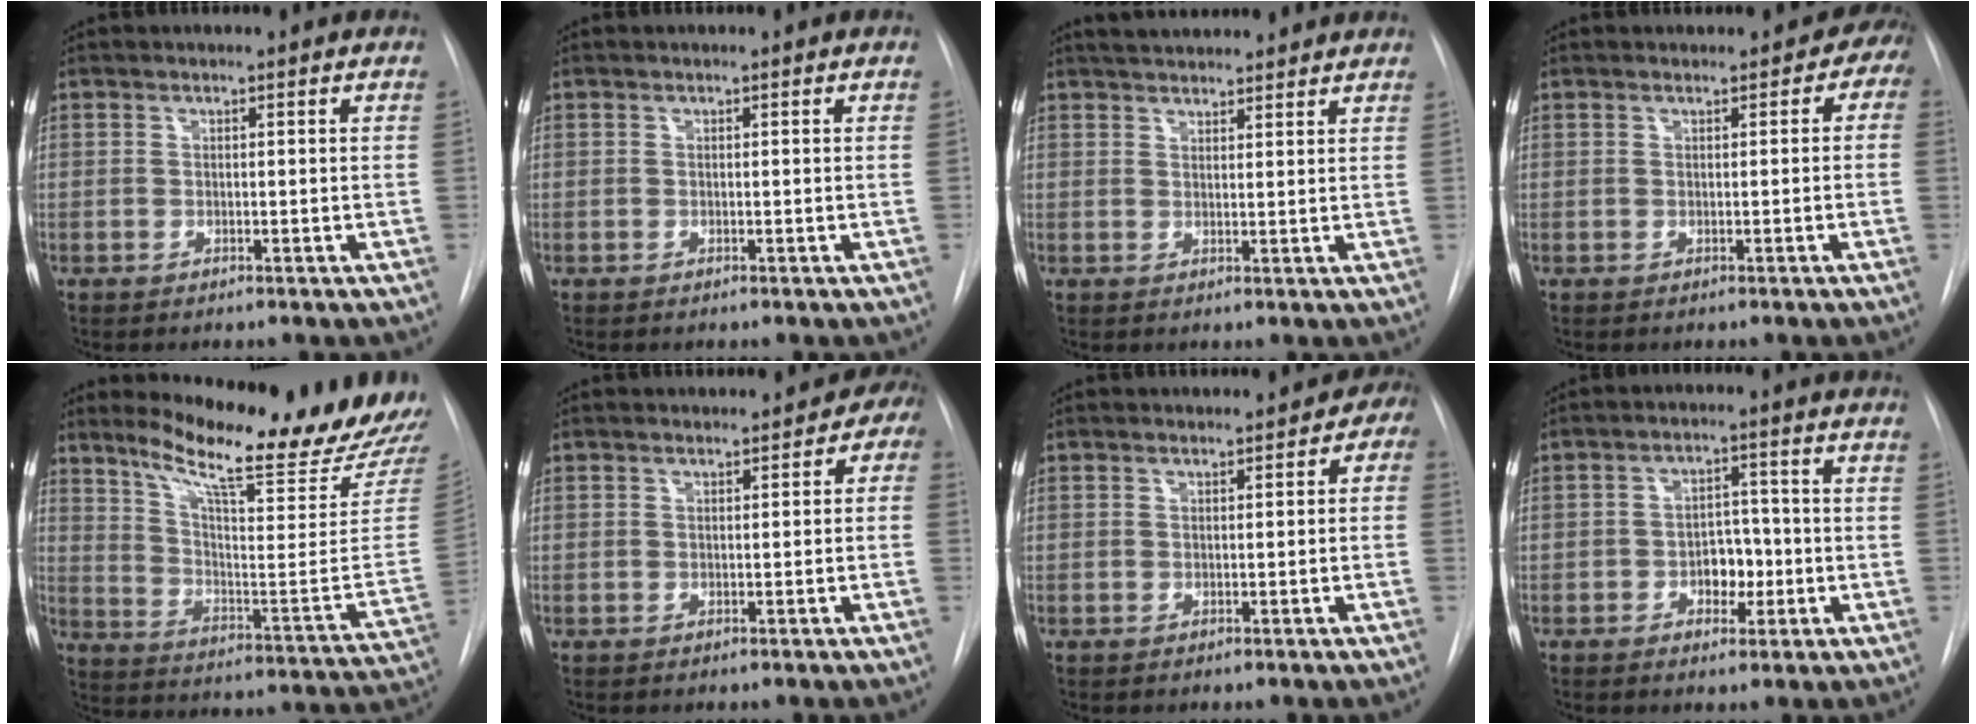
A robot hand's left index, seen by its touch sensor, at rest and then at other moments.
{"total": 0.0}
{"total": 9.7, "force": [8.8, 2.0, 3.4], "torque": [-0.049, 0.028, 0.119]}
{"total": 2.4, "force": [0.6, 1.8, 1.5], "torque": [0.000, 0.008, 0.002]}
{"total": 20.6, "force": [18.0, -0.4, 10.0], "torque": [-0.162, -0.096, 0.250]}
{"total": 2.1, "force": [0.4, 1.6, 1.3], "torque": [-0.001, 0.008, 0.000]}
{"total": 1.9, "force": [0.3, 1.5, 1.2], "torque": [-0.002, 0.008, 0.000]}
{"total": 4.8, "force": [-1.7, 3.0, 3.2], "torque": [-0.042, 0.006, -0.026]}